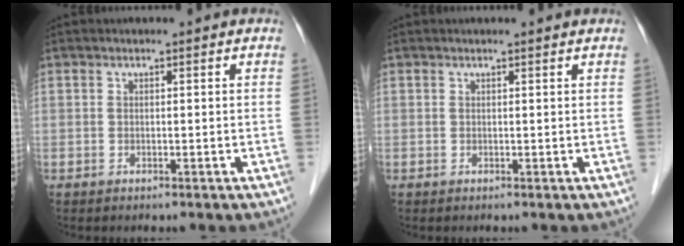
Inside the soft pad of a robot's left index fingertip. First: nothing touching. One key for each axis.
{"total": 1.1, "fx": 1.1, "fy": -0.1, "fz": 0.2, "tx": -0.013, "ty": 0.004, "tz": 0.013}